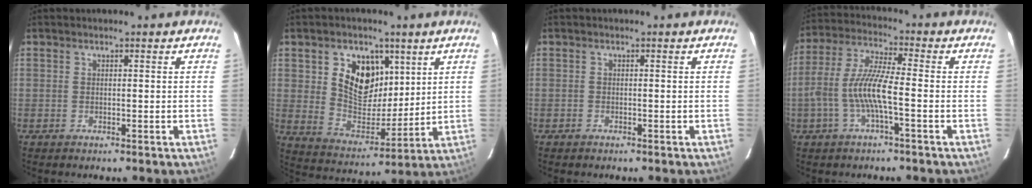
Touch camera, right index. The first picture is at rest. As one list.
[{"total": 12.9, "force": [5.0, 9.0, 7.7], "torque": [-0.146, 0.000, 0.102]}, {"total": 0.6, "force": [-0.5, 0.3, 0.0], "torque": [-0.001, 0.001, -0.009]}, {"total": 9.4, "force": [-2.7, 1.3, 8.9], "torque": [-0.195, 0.003, -0.050]}]